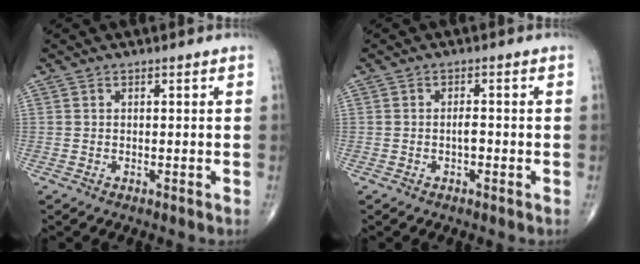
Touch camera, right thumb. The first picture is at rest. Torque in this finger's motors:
{"motor_torque": [2.84, 2.16, 0.83, -0.77, 0.44]}